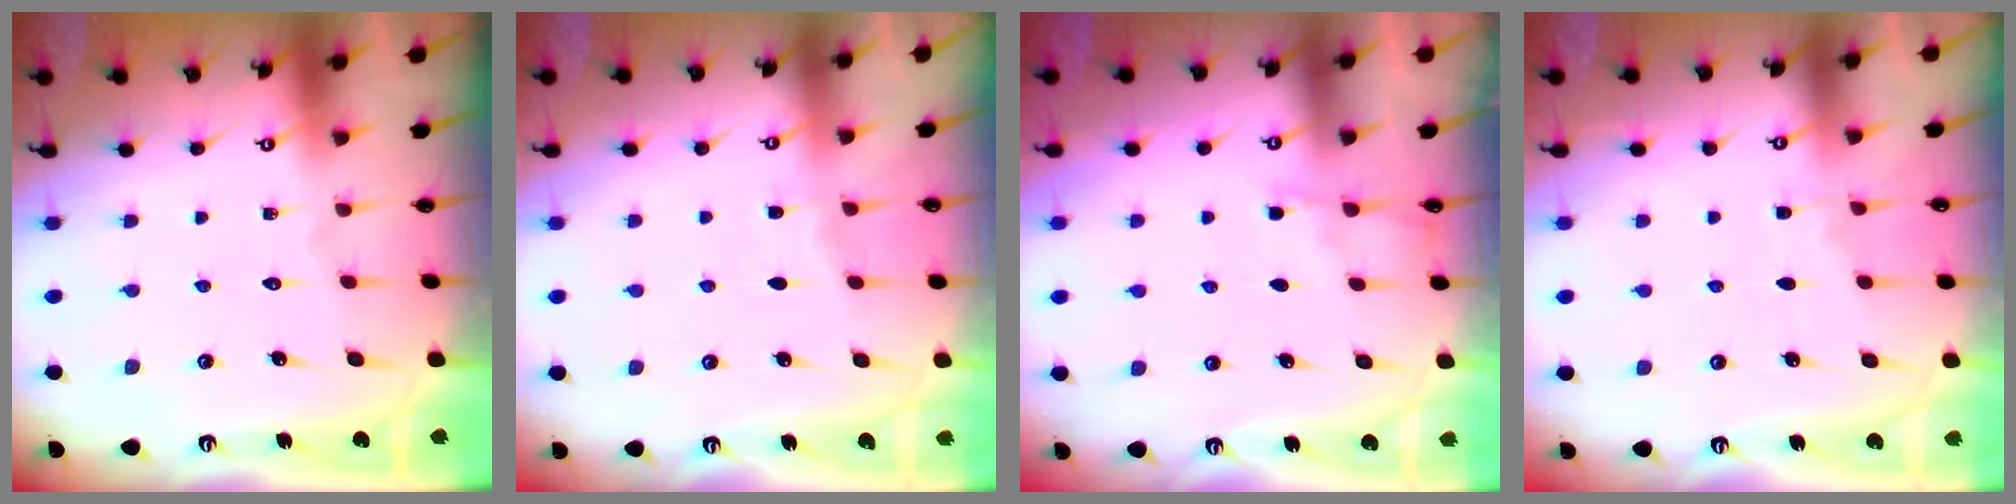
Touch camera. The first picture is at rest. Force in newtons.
{"total": 2.9, "press": 2.9, "slide": 0.4}
{"total": 2.5, "press": 2.5, "slide": 0.4}
{"total": 1.6, "press": 1.6, "slide": 0.3}